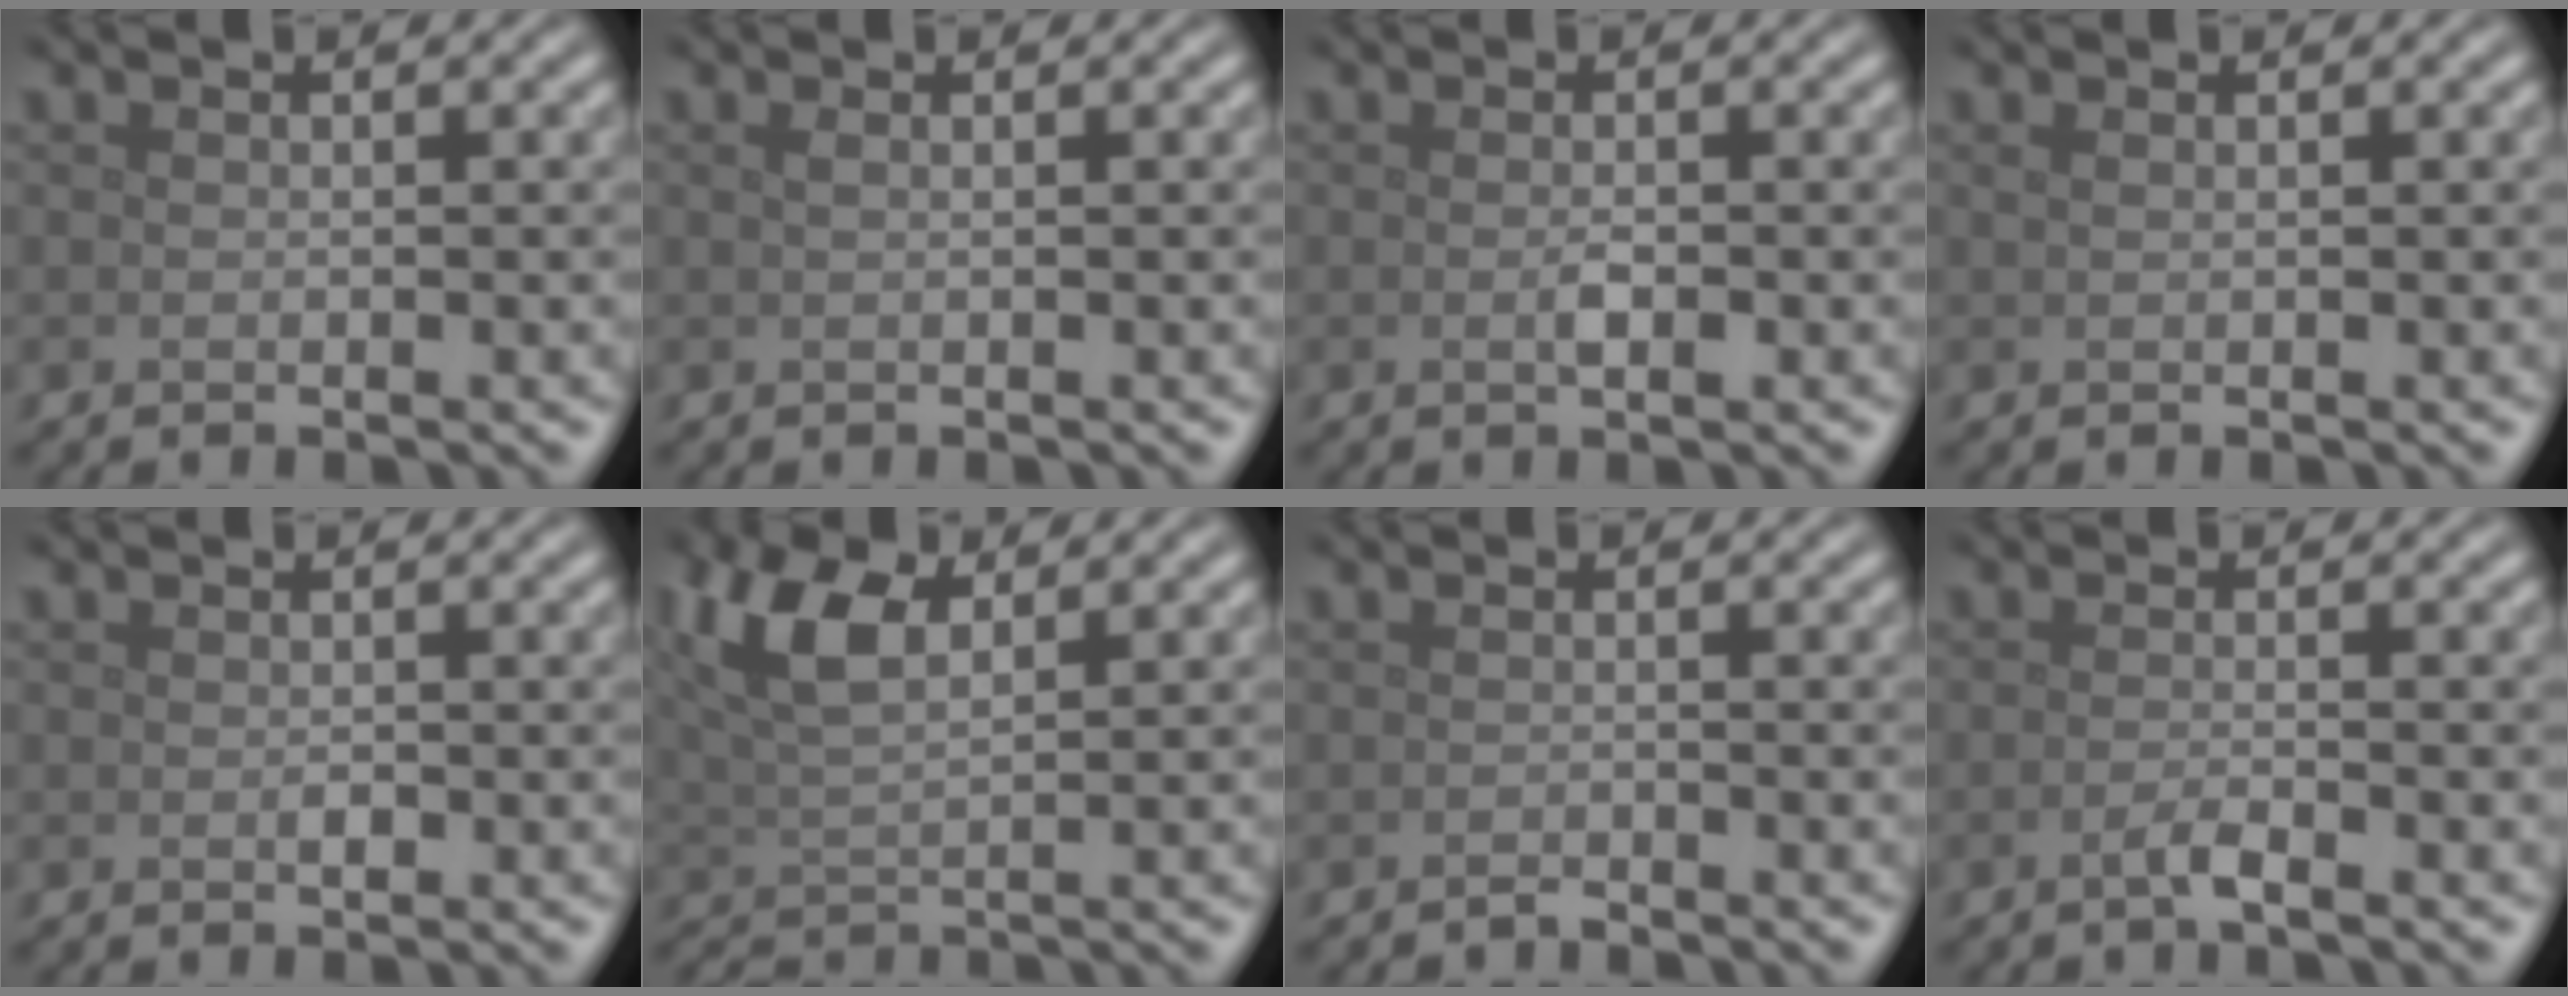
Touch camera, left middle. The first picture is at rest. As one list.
[{"total": 0.8, "force": [0.2, 0.4, 0.7], "torque": [-0.009, 0.003, -0.001]}, {"total": 1.1, "force": [-0.2, 0.3, 1.1], "torque": [-0.022, -0.002, -0.005]}, {"total": 0.7, "force": [0.4, 0.4, 0.5], "torque": [-0.005, 0.002, 0.003]}, {"total": 0.7, "force": [-0.1, 0.4, 0.5], "torque": [-0.009, -0.002, -0.001]}, {"total": 5.5, "force": [2.2, 2.3, 4.4], "torque": [-0.104, 0.012, 0.041]}, {"total": 0.7, "force": [-0.7, 0.1, 0.2], "torque": [-0.005, 0.001, -0.014]}, {"total": 1.5, "force": [-0.8, 0.4, 1.3], "torque": [-0.019, 0.002, -0.021]}]